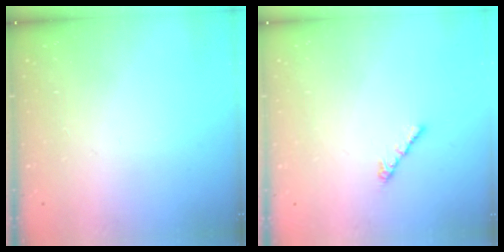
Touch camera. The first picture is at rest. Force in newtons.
{"total": 3.1, "press": 3.0, "slide": 0.7}